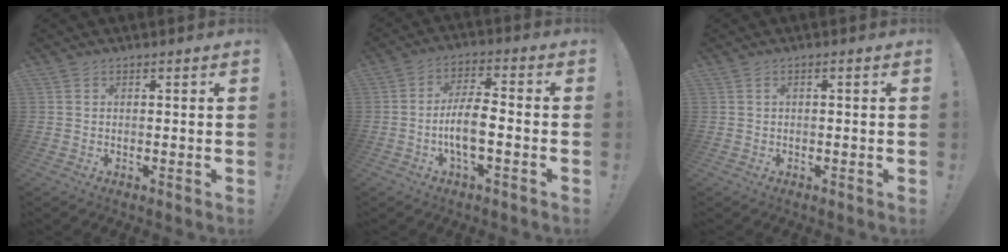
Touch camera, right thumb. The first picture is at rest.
{"total": 9.4, "force": [-2.9, 3.0, 8.5], "torque": [-0.171, 0.007, -0.055]}
{"total": 1.0, "force": [-0.2, -0.2, 1.0], "torque": [-0.022, 0.003, -0.005]}